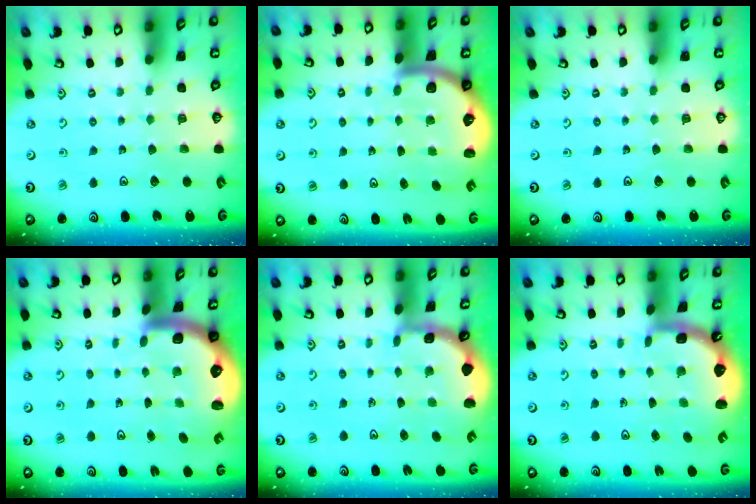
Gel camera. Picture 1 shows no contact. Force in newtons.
{"total": 3.4, "press": 3.2, "slide": 1.0}
{"total": 0.0}
{"total": 4.8, "press": 4.6, "slide": 1.6}
{"total": 1.9, "press": 1.9, "slide": 0.2}
{"total": 2.7, "press": 1.5, "slide": 2.2}